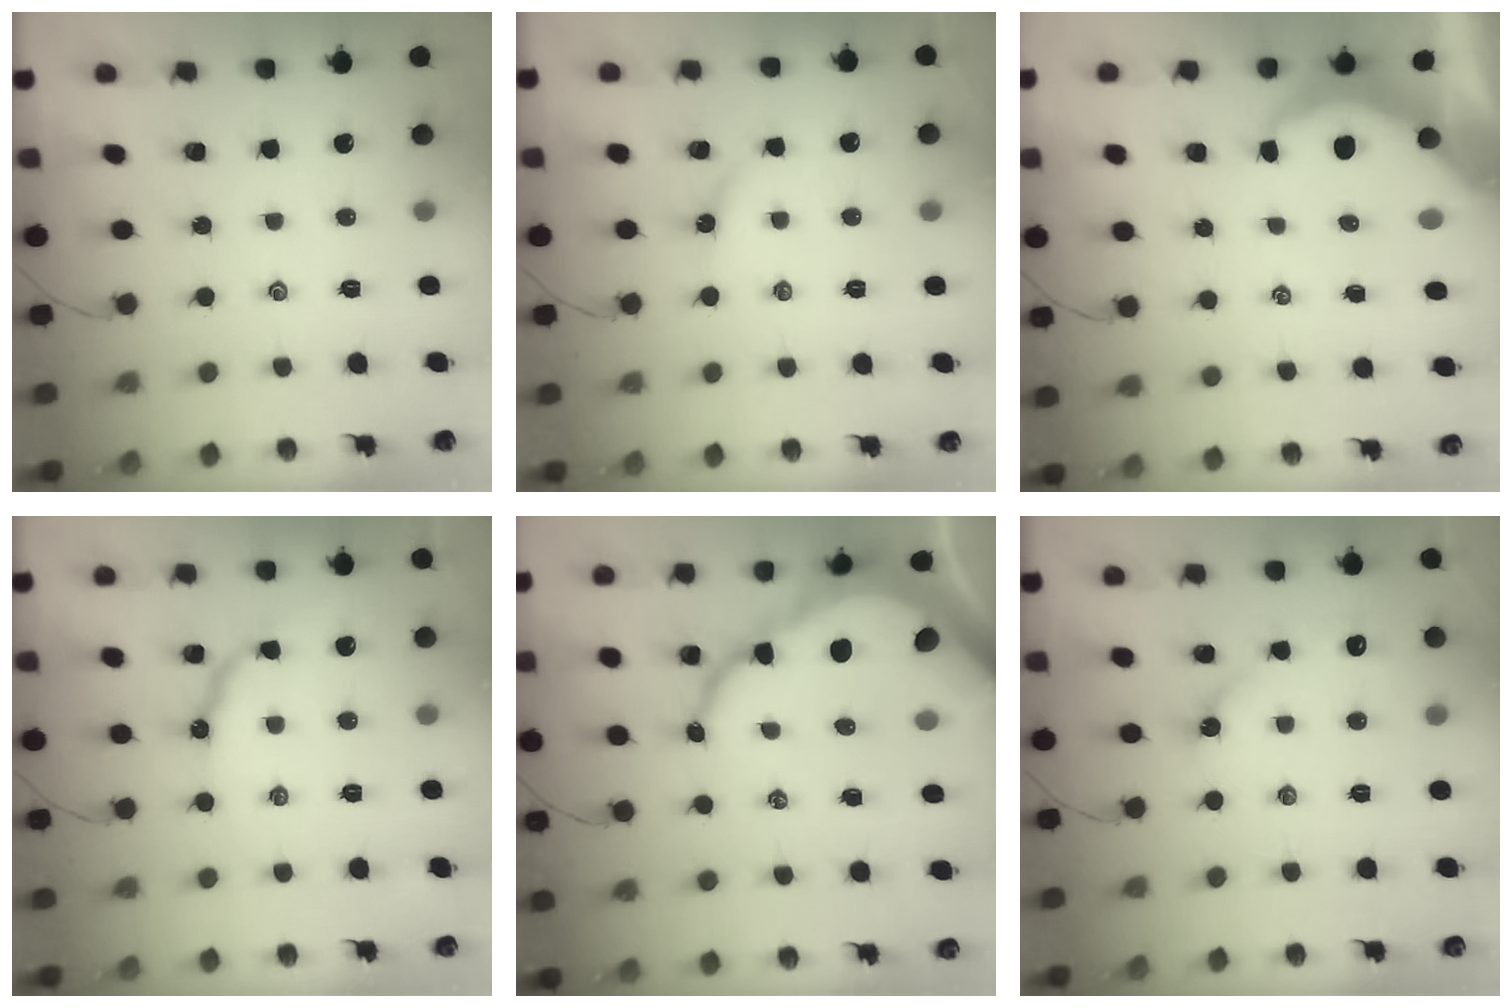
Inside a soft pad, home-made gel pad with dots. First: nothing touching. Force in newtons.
{"total": 2.8, "press": 2.7, "slide": 0.4}
{"total": 7.9, "press": 7.8, "slide": 0.7}
{"total": 10.5, "press": 10.4, "slide": 0.9}
{"total": 18.3, "press": 18.2, "slide": 2.1}
{"total": 3.8, "press": 3.7, "slide": 0.6}